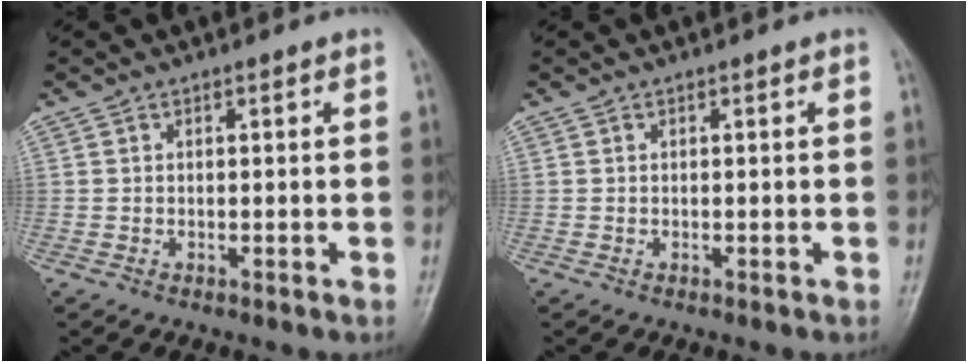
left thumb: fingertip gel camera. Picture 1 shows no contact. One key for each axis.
{"total": 0.0}